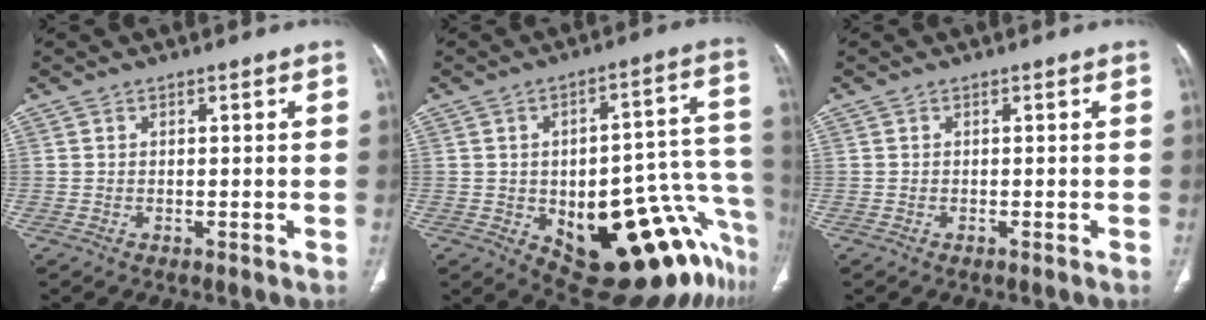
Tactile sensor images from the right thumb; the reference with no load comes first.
{"total": 24.3, "force": [-10.4, 9.8, 19.6], "torque": [-0.165, 0.078, -0.126]}
{"total": 0.0}